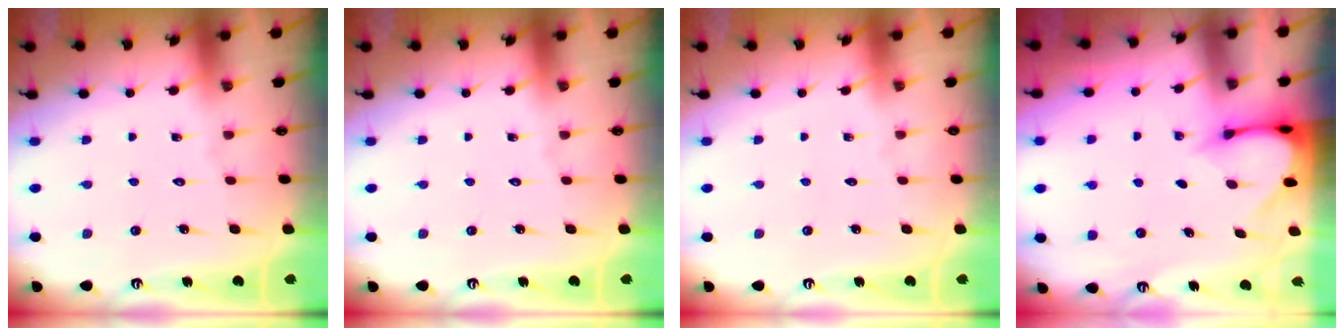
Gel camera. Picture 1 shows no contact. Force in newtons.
{"total": 0.0}
{"total": 0.0}
{"total": 3.5, "press": 3.4, "slide": 0.3}